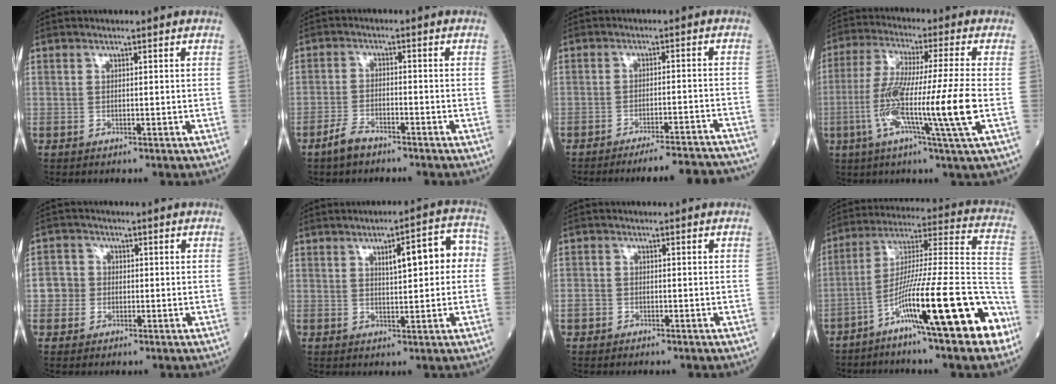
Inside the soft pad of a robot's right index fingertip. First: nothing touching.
{"total": 3.5, "force": [-3.0, 1.0, 1.7], "torque": [-0.038, 0.000, -0.056]}
{"total": 14.6, "force": [-14.0, 0.1, 4.0], "torque": [-0.028, -0.001, -0.175]}
{"total": 13.9, "force": [-3.3, -1.4, 13.4], "torque": [-0.261, -0.013, -0.066]}
{"total": 3.5, "force": [-0.4, 3.4, 0.7], "torque": [-0.011, 0.015, -0.008]}
{"total": 7.9, "force": [1.5, 2.2, 7.4], "torque": [-0.099, 0.031, 0.019]}
{"total": 1.7, "force": [-0.8, 1.4, 0.5], "torque": [-0.009, 0.006, -0.016]}
{"total": 20.7, "force": [-10.6, 1.1, 17.7], "torque": [-0.259, -0.001, -0.173]}